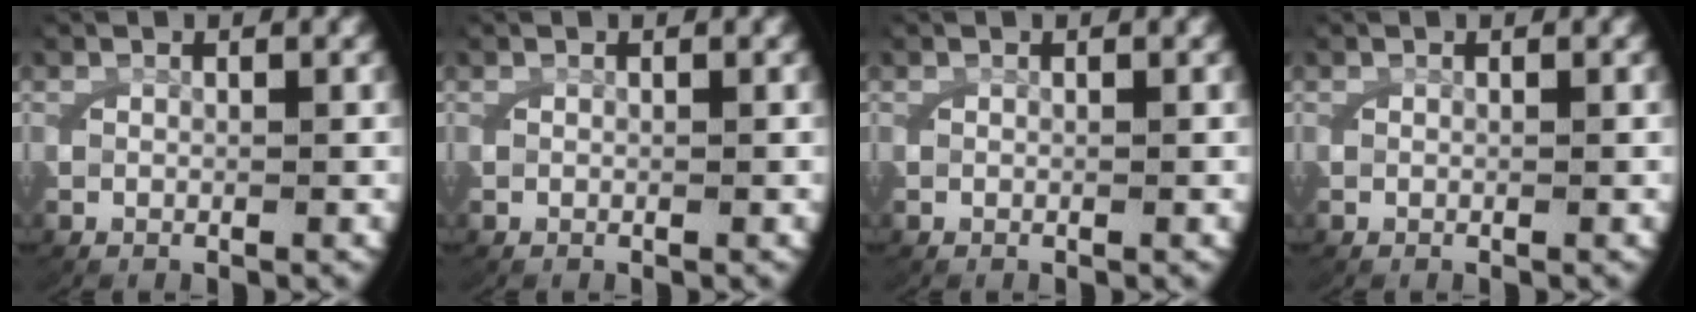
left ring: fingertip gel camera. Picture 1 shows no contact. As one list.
[{"total": 0.0}, {"total": 0.0}, {"total": 0.9, "force": [0.1, -0.9, -0.4], "torque": [0.003, -0.007, 0.009]}]